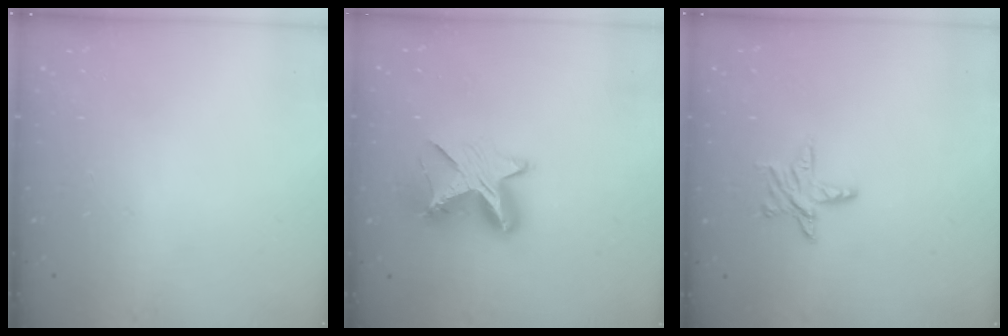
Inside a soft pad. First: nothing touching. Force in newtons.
{"total": 11.3, "press": 11.3, "slide": 0.4}
{"total": 7.7, "press": 7.6, "slide": 0.6}